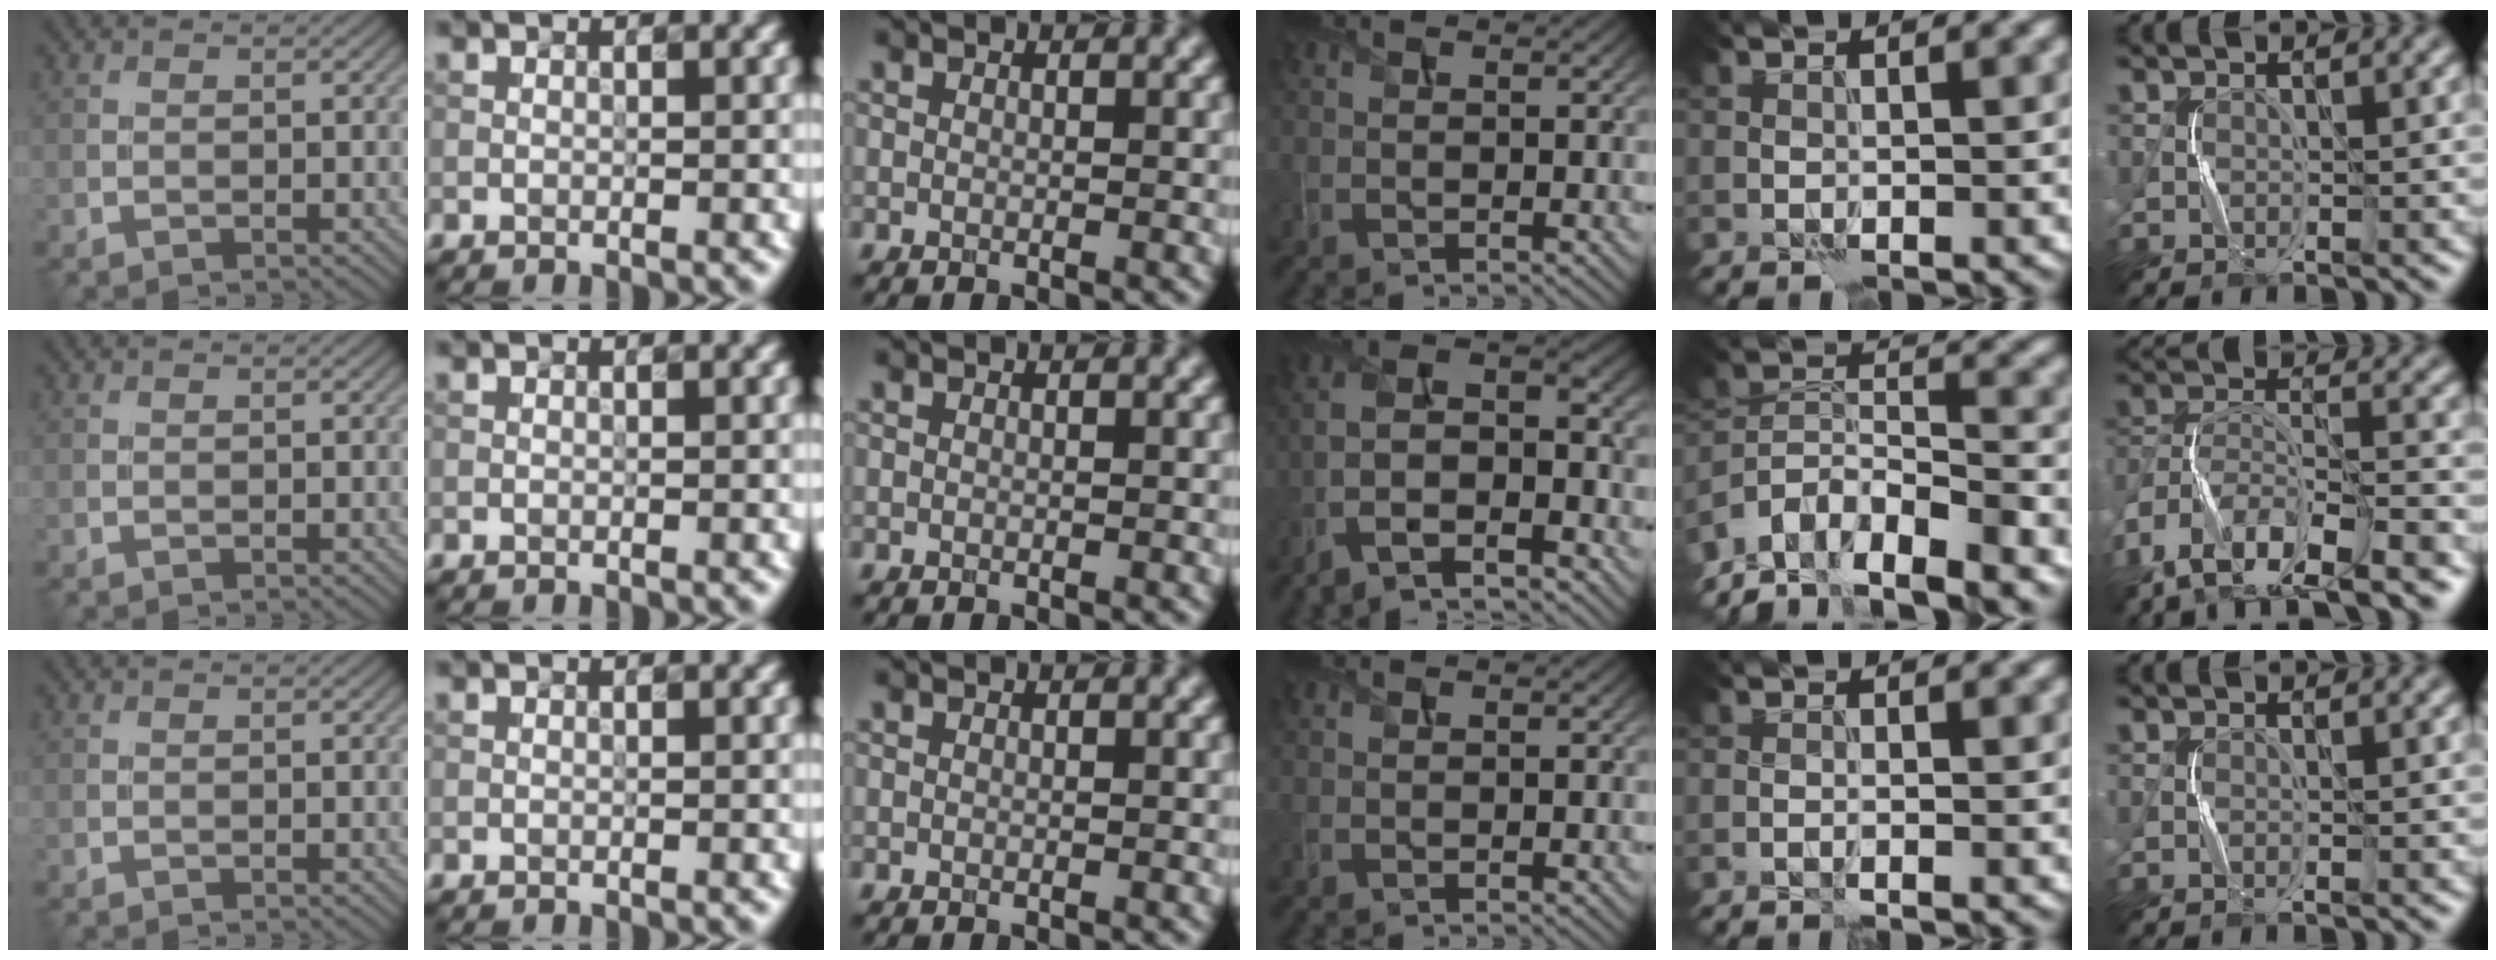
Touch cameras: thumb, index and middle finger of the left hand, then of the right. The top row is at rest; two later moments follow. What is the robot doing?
{"motion": "squeeze", "object": "sponge"}